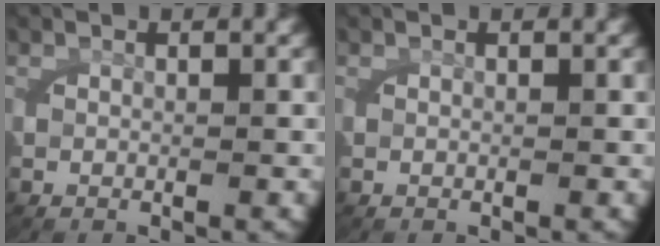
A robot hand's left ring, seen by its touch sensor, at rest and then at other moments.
{"total": 0.0}